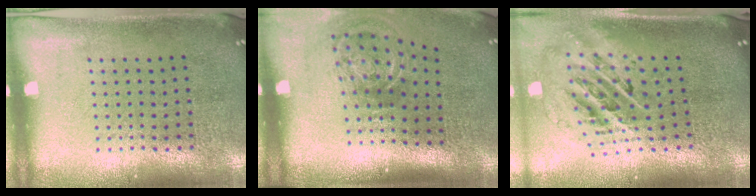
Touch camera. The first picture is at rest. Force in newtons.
{"total": 2.2, "press": 1.4, "slide": 1.7}
{"total": 2.6, "press": 1.8, "slide": 1.9}